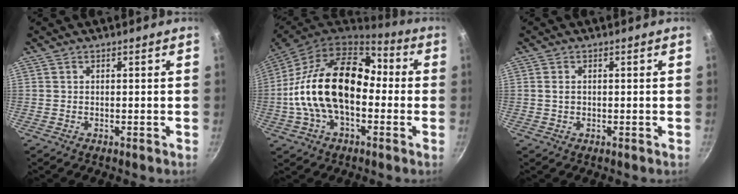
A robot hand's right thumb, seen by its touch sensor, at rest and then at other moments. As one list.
[{"total": 22.7, "force": [-1.1, 14.3, 17.6], "torque": [-0.289, 0.045, -0.033]}, {"total": 1.3, "force": [0.0, 1.0, 0.8], "torque": [-0.014, 0.004, 0.000]}]